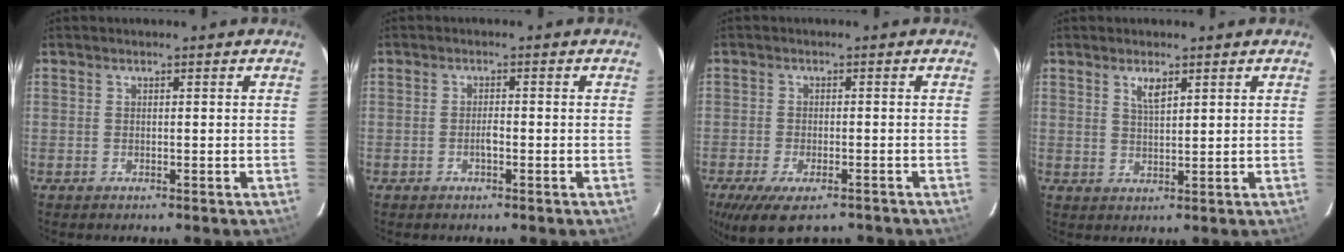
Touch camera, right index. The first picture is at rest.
{"total": 1.6, "force": [-0.7, 0.5, 1.4], "torque": [-0.028, 0.002, -0.013]}
{"total": 10.3, "force": [-7.3, 3.9, 6.2], "torque": [-0.139, -0.034, -0.119]}
{"total": 3.0, "force": [1.8, 1.0, 2.2], "torque": [-0.039, 0.000, 0.034]}